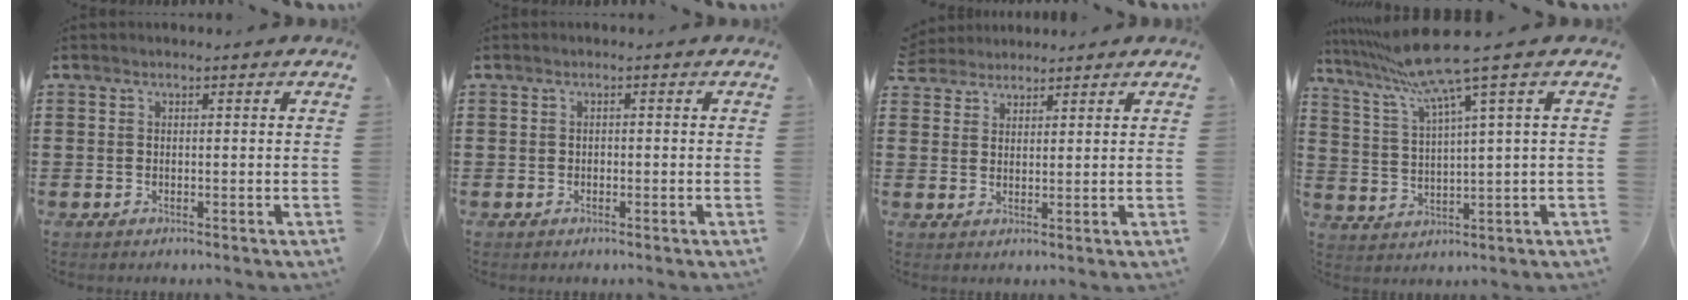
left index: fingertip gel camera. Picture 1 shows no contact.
{"total": 0.6, "force": [-0.4, 0.3, 0.2], "torque": [-0.008, -0.001, -0.008]}
{"total": 2.3, "force": [2.2, 0.7, -0.3], "torque": [-0.002, 0.002, 0.042]}
{"total": 8.8, "force": [5.7, -0.8, 6.7], "torque": [-0.165, -0.036, 0.088]}